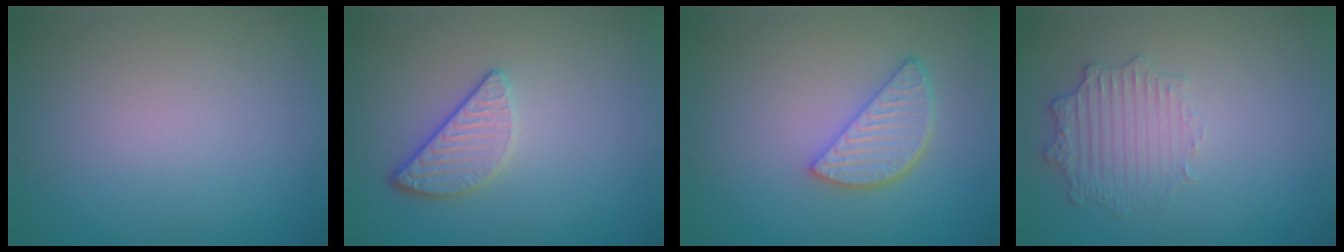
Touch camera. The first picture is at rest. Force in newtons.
{"total": 2.6, "press": 2.3, "slide": 1.3}
{"total": 3.7, "press": 3.1, "slide": 2.0}
{"total": 2.5, "press": 2.3, "slide": 1.0}